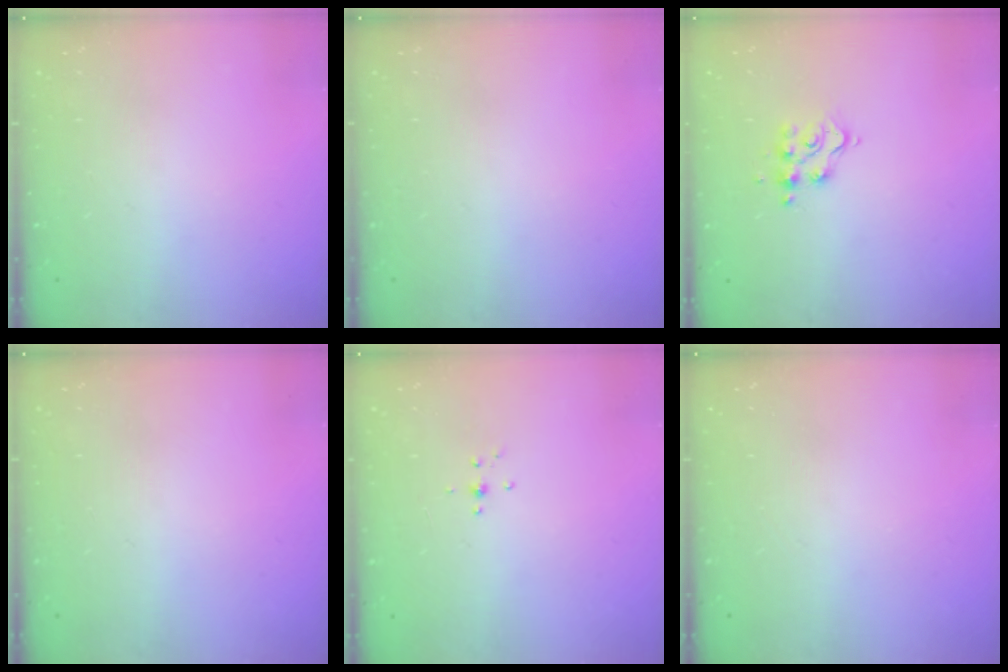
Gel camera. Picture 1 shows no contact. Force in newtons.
{"total": 0.0}
{"total": 8.9, "press": 8.9, "slide": 0.7}
{"total": 0.0}
{"total": 3.6, "press": 3.5, "slide": 0.6}
{"total": 0.0}